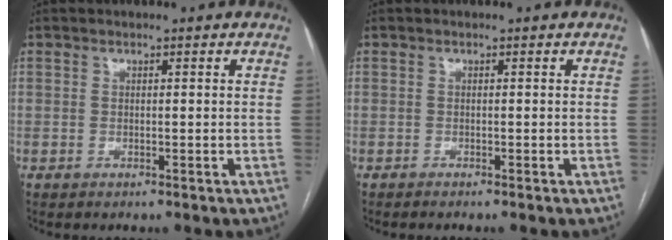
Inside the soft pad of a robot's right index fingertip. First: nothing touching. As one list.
[{"total": 0.9, "force": [-0.8, -0.2, 0.4], "torque": [-0.004, 0.001, -0.013]}]